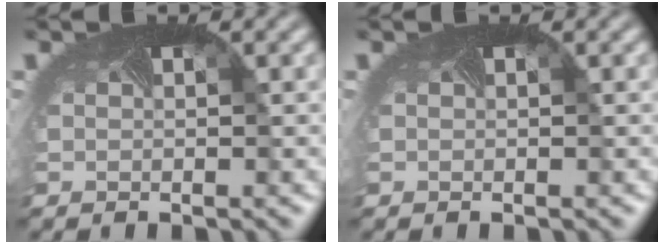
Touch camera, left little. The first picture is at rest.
{"total": 0.0}